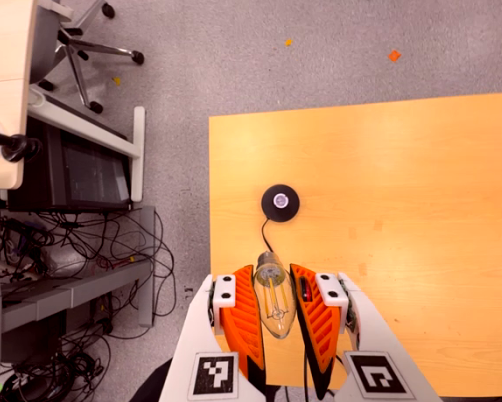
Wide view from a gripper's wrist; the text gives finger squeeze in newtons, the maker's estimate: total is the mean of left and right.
{"total": 19.5, "left": 20.9, "right": 18.0}